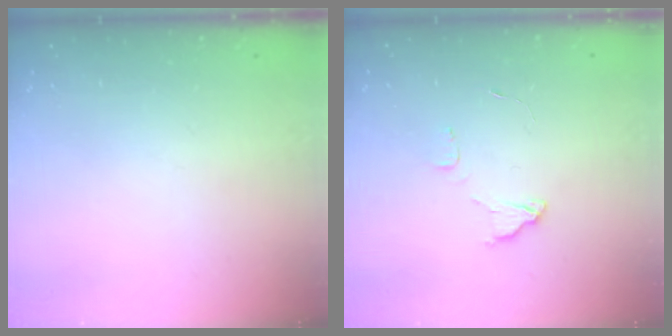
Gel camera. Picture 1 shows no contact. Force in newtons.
{"total": 5.8, "press": 5.8, "slide": 0.3}